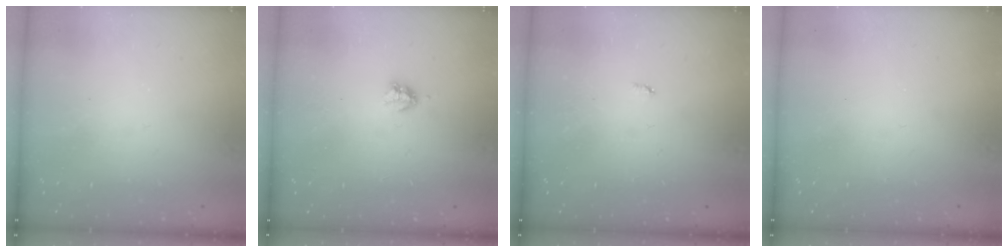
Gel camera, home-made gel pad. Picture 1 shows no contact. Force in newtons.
{"total": 2.9, "press": 2.9, "slide": 0.5}
{"total": 2.1, "press": 2.1, "slide": 0.4}
{"total": 0.0}